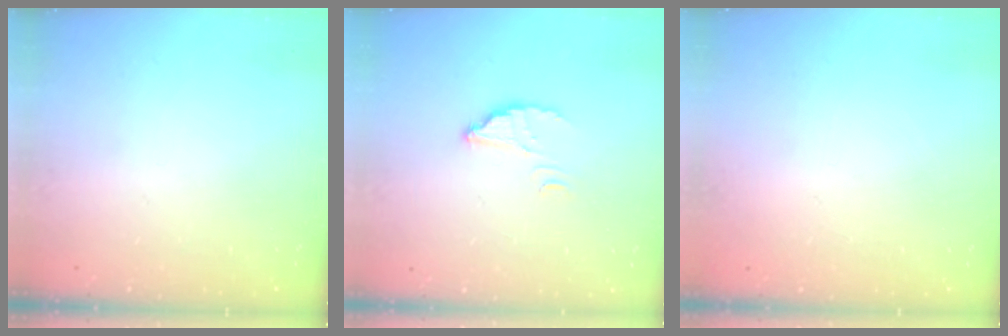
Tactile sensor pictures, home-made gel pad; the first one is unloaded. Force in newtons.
{"total": 2.6, "press": 2.6, "slide": 0.2}
{"total": 2.3, "press": 2.3, "slide": 0.1}